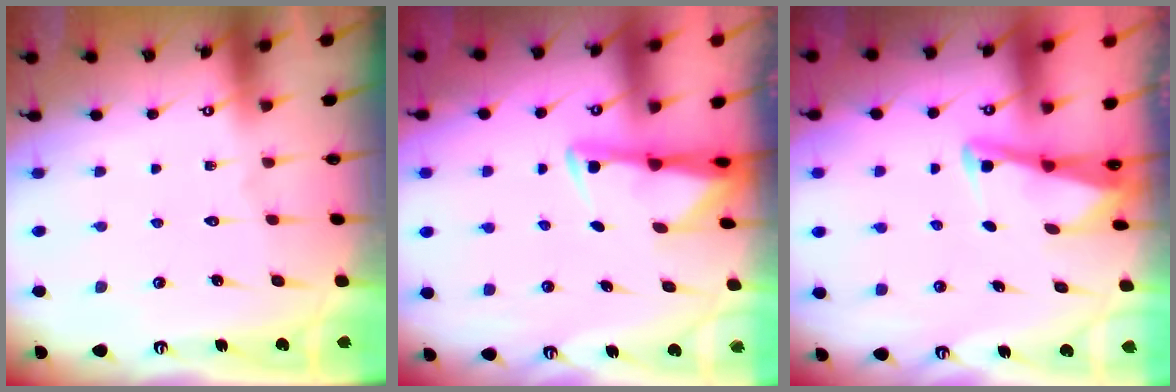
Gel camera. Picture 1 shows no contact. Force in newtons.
{"total": 3.0, "press": 2.9, "slide": 0.6}
{"total": 3.0, "press": 2.9, "slide": 0.6}